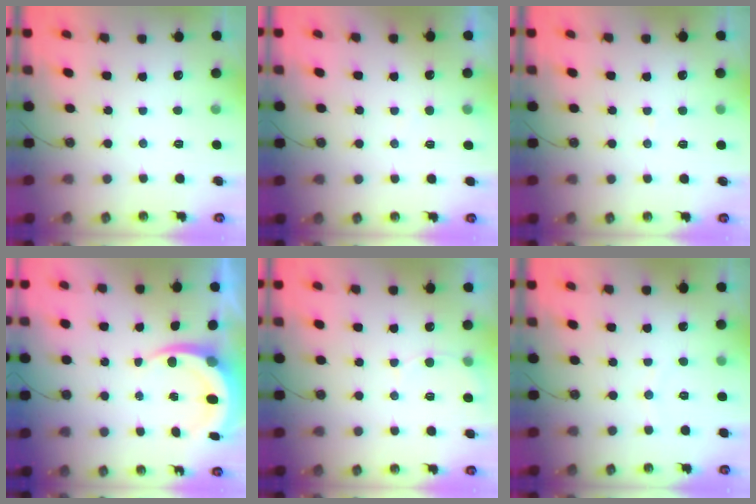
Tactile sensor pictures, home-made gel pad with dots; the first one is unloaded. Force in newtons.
{"total": 2.6, "press": 2.6, "slide": 0.3}
{"total": 4.2, "press": 4.1, "slide": 0.6}
{"total": 7.2, "press": 7.0, "slide": 1.8}
{"total": 5.0, "press": 5.0, "slide": 0.5}
{"total": 2.6, "press": 2.6, "slide": 0.3}